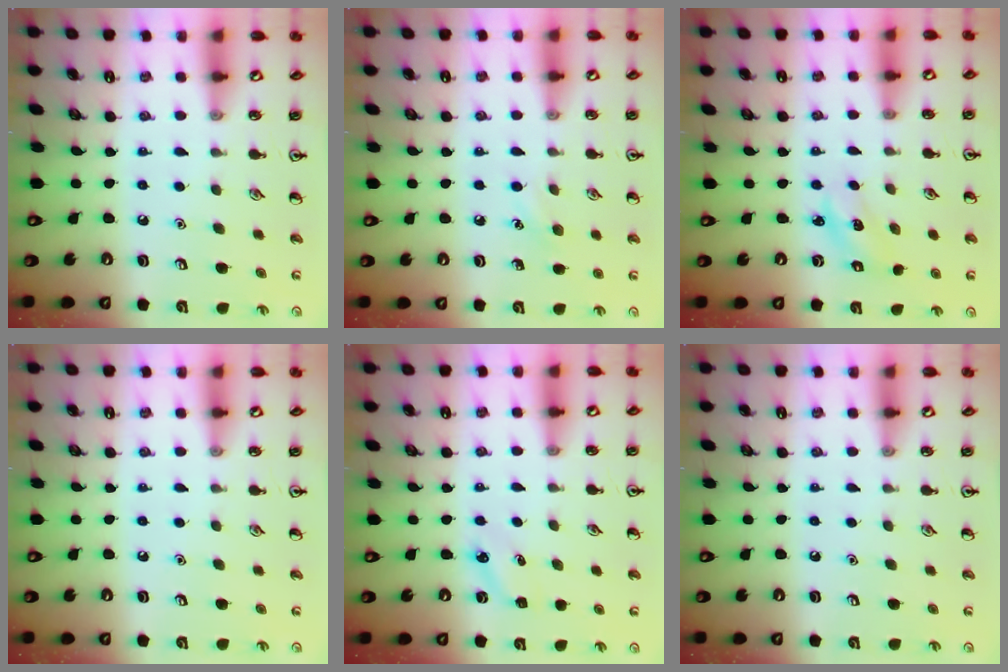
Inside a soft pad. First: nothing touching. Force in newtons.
{"total": 5.1, "press": 4.8, "slide": 1.6}
{"total": 2.2, "press": 2.1, "slide": 0.4}
{"total": 0.0}
{"total": 3.5, "press": 3.4, "slide": 1.1}
{"total": 0.0}